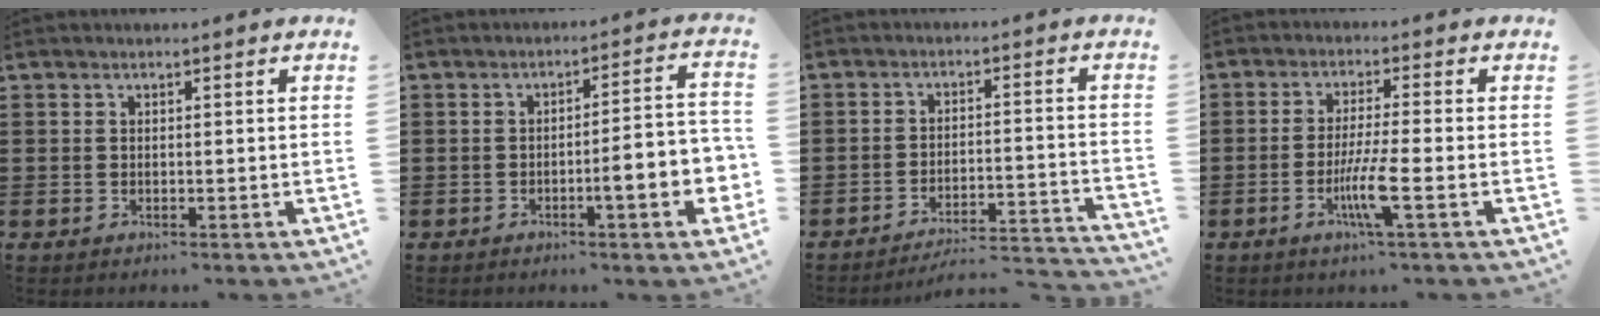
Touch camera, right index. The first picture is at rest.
{"total": 6.9, "force": [-2.4, 0.8, 6.4], "torque": [-0.097, -0.012, -0.043]}
{"total": 3.8, "force": [-3.6, 0.2, 1.2], "torque": [-0.028, -0.007, -0.077]}
{"total": 6.4, "force": [-2.4, 0.0, 5.9], "torque": [-0.118, -0.020, -0.046]}